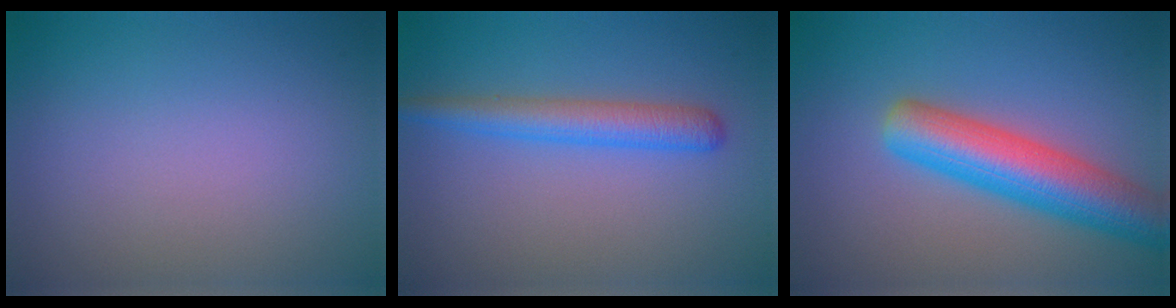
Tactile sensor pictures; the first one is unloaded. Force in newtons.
{"total": 3.3, "press": 3.3, "slide": 0.1}
{"total": 7.2, "press": 7.2, "slide": 0.4}